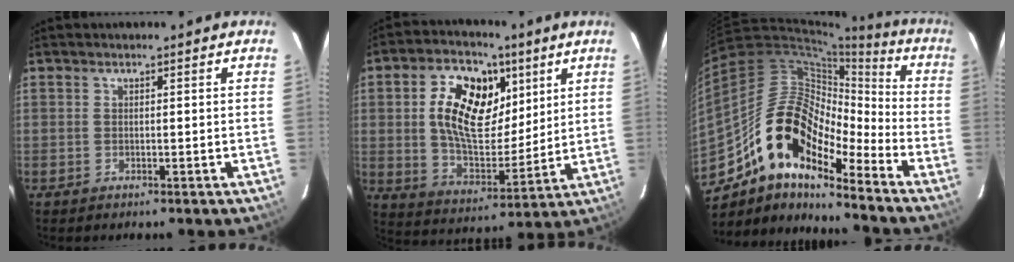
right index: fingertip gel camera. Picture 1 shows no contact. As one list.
[{"total": 17.7, "force": [5.6, 9.9, 13.5], "torque": [-0.243, 0.013, 0.100]}, {"total": 17.2, "force": [-11.8, 6.8, 10.5], "torque": [-0.175, 0.005, -0.235]}]